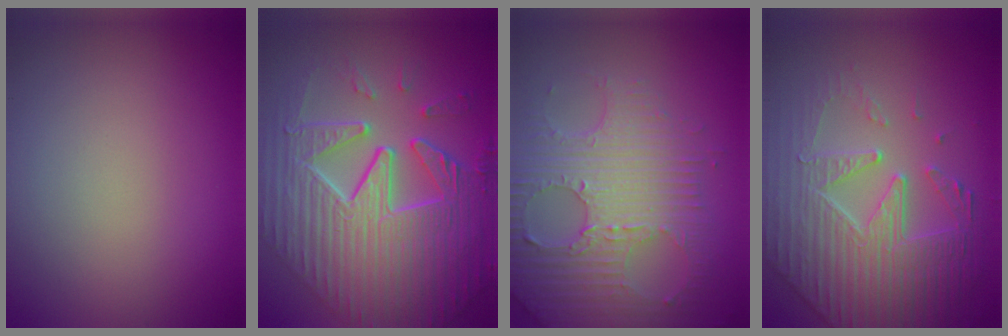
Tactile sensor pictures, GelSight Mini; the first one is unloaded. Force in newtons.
{"total": 11.0, "press": 7.4, "slide": 8.1}
{"total": 8.0, "press": 5.7, "slide": 5.6}
{"total": 6.5, "press": 5.4, "slide": 3.6}